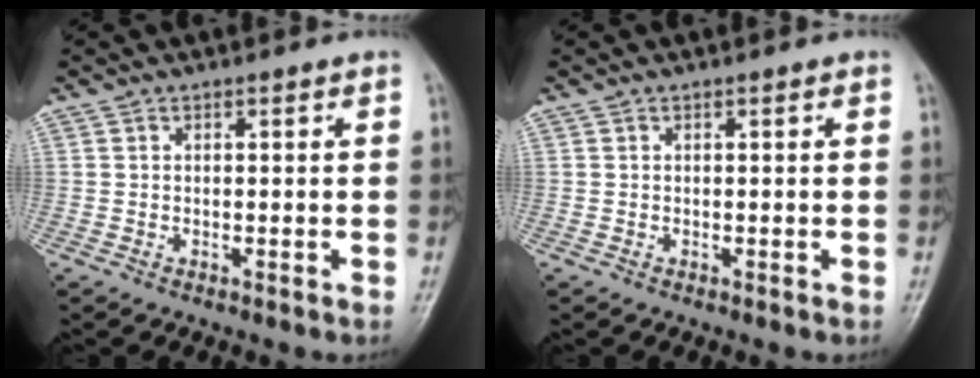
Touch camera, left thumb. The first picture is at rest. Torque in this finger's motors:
{"motor_torque": [0.00, 0.00, 0.00, -0.03, 0.00]}